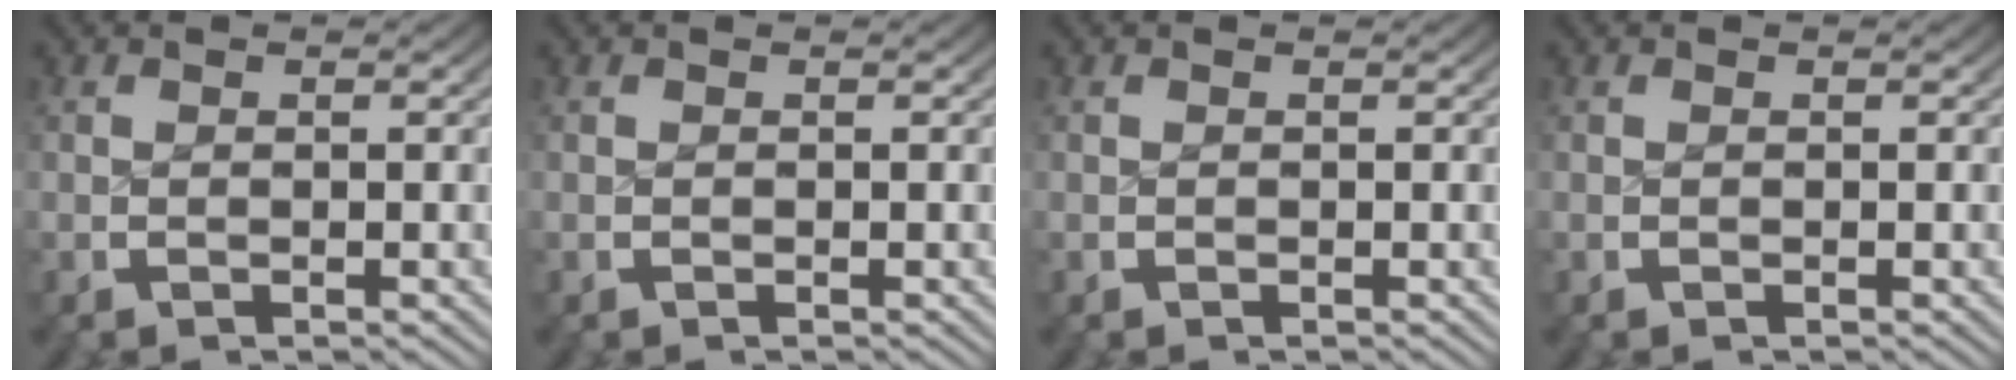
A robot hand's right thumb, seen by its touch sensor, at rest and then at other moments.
{"total": 0.0}
{"total": 0.0}
{"total": 0.0}